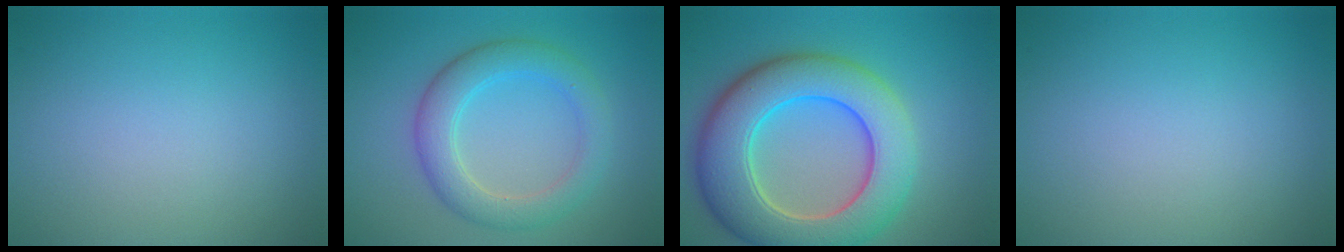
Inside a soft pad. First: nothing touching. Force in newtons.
{"total": 4.4, "press": 4.4, "slide": 0.1}
{"total": 9.8, "press": 9.8, "slide": 0.3}
{"total": 0.0}